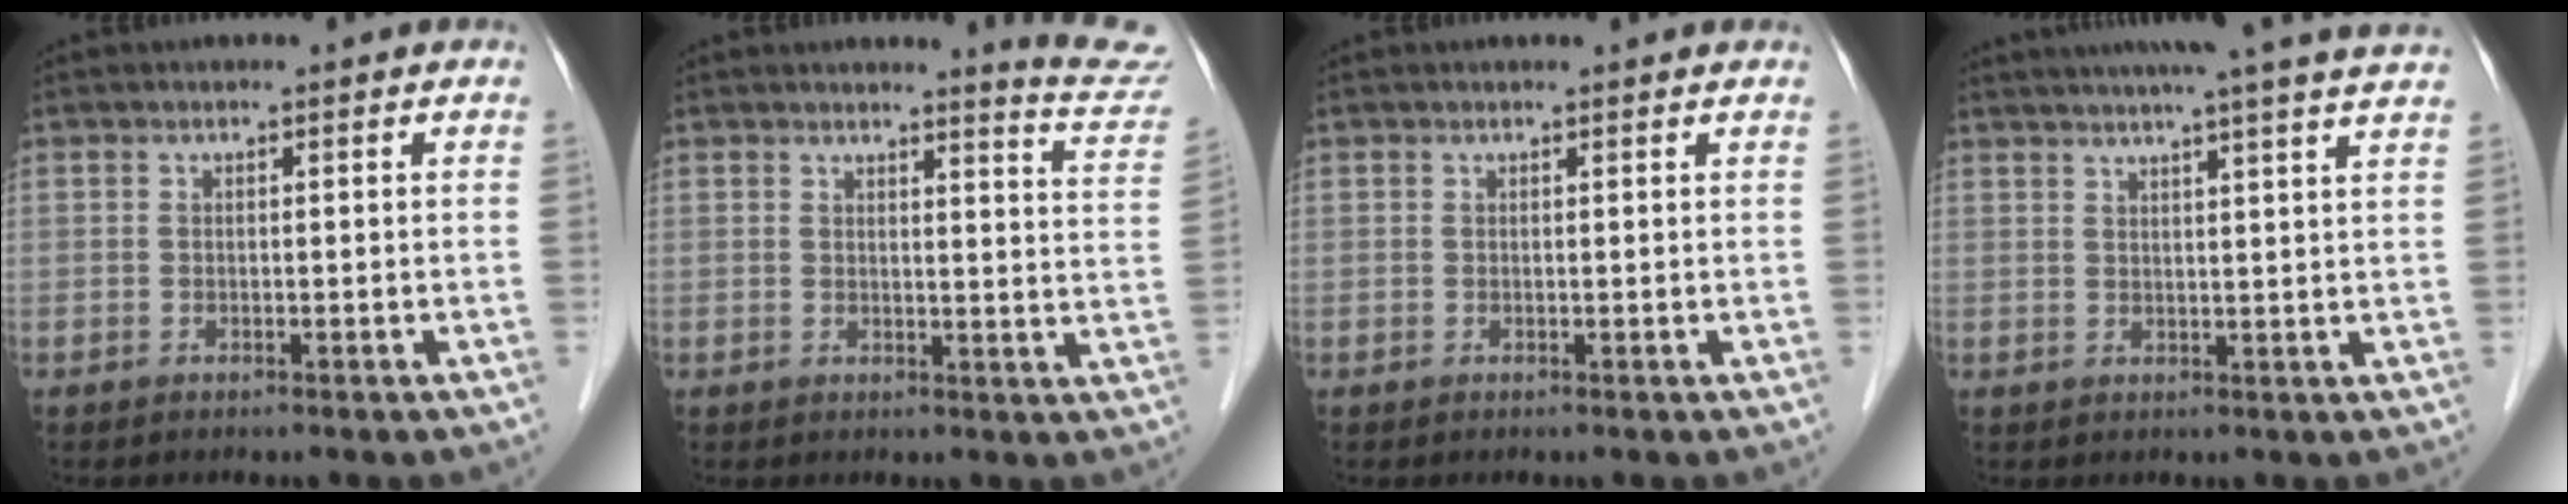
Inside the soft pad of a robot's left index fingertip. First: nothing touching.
{"total": 7.6, "force": [7.5, -0.7, 0.8], "torque": [-0.013, -0.068, 0.065]}
{"total": 2.0, "force": [1.9, 0.3, 0.5], "torque": [-0.013, 0.010, 0.017]}
{"total": 17.2, "force": [14.8, -0.8, 8.7], "torque": [-0.139, 0.009, 0.182]}